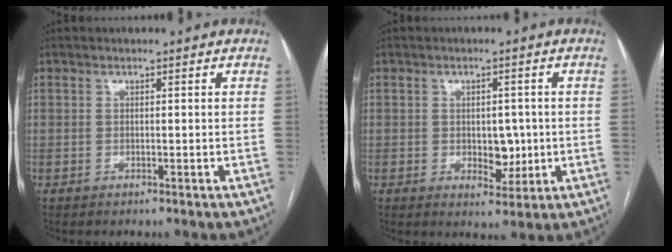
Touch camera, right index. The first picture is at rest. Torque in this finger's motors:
{"motor_torque": [0.09, 0.14, 0.00, 0.01]}